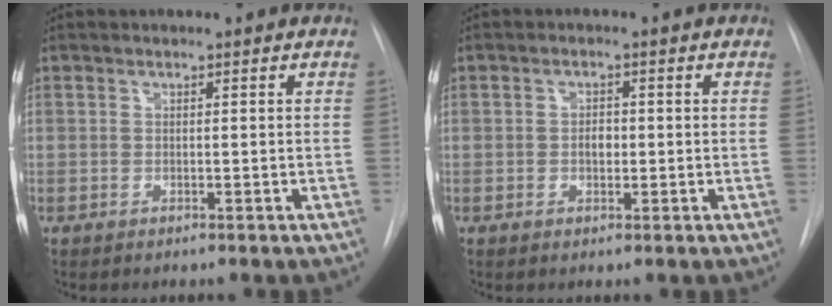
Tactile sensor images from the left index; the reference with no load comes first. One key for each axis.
{"total": 2.1, "fx": -1.0, "fy": 1.2, "fz": 1.4, "tx": -0.021, "ty": -0.003, "tz": -0.015}